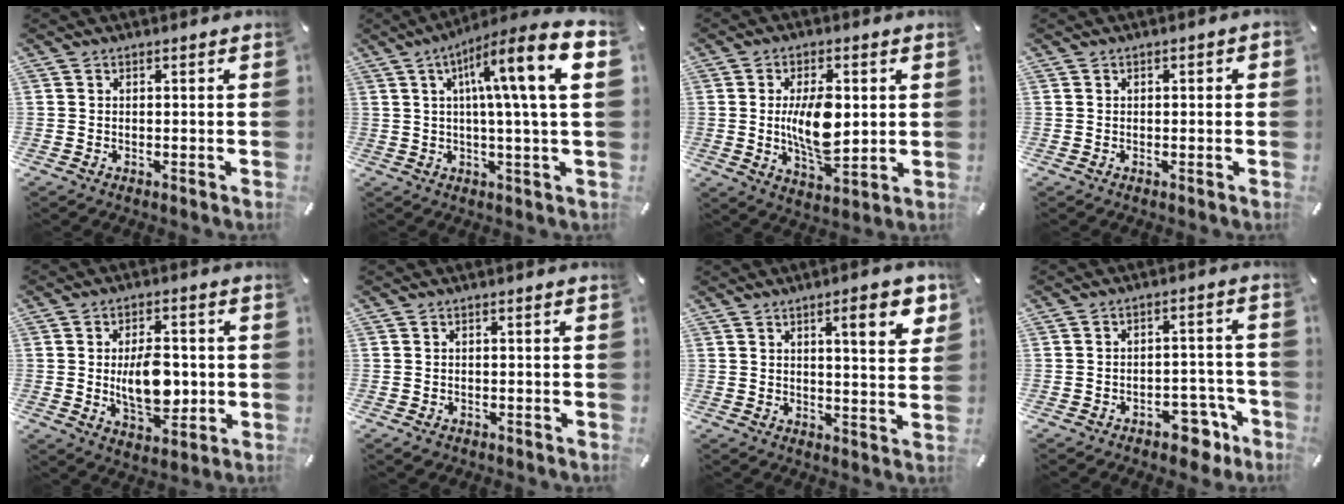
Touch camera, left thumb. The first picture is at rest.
{"total": 16.6, "force": [4.3, 1.8, 15.9], "torque": [-0.257, -0.015, 0.051]}
{"total": 11.5, "force": [1.1, 5.9, 9.8], "torque": [-0.184, -0.008, 0.016]}
{"total": 1.0, "force": [-0.2, 0.3, 0.9], "torque": [-0.016, 0.001, -0.005]}
{"total": 11.8, "force": [-0.5, 6.8, 9.6], "torque": [-0.149, -0.008, -0.012]}
{"total": 1.2, "force": [-0.8, 0.9, 0.3], "torque": [-0.005, 0.003, -0.017]}
{"total": 9.7, "force": [4.4, 2.0, 8.5], "torque": [-0.120, -0.015, 0.061]}
{"total": 8.5, "force": [-5.6, 4.5, 4.5], "torque": [-0.042, 0.029, -0.096]}